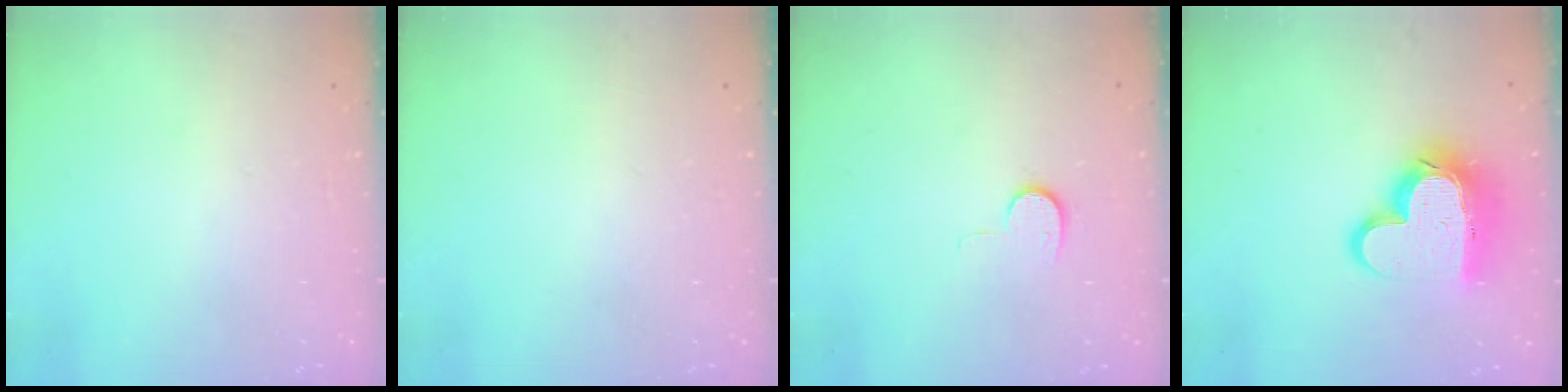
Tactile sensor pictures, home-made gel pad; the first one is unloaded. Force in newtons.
{"total": 0.0}
{"total": 6.2, "press": 6.2, "slide": 0.6}
{"total": 16.3, "press": 16.3, "slide": 1.1}